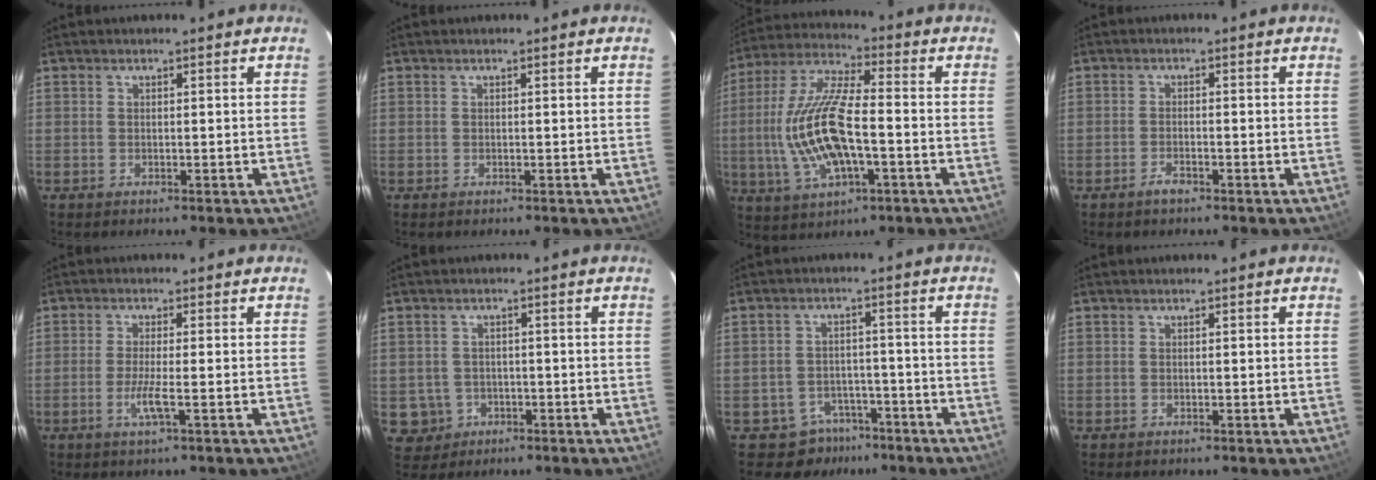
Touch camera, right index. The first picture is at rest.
{"total": 0.0}
{"total": 16.5, "force": [-2.8, 5.9, 15.2], "torque": [-0.318, 0.000, -0.051]}
{"total": 2.0, "force": [-1.5, 0.6, 1.2], "torque": [-0.028, 0.001, -0.028]}
{"total": 3.8, "force": [-1.3, -0.3, 3.5], "torque": [-0.074, -0.007, -0.030]}
{"total": 5.1, "force": [-1.3, 5.0, 0.5], "torque": [-0.020, 0.016, -0.008]}
{"total": 6.7, "force": [-4.7, 4.7, 0.4], "torque": [-0.017, 0.030, -0.062]}
{"total": 0.0}